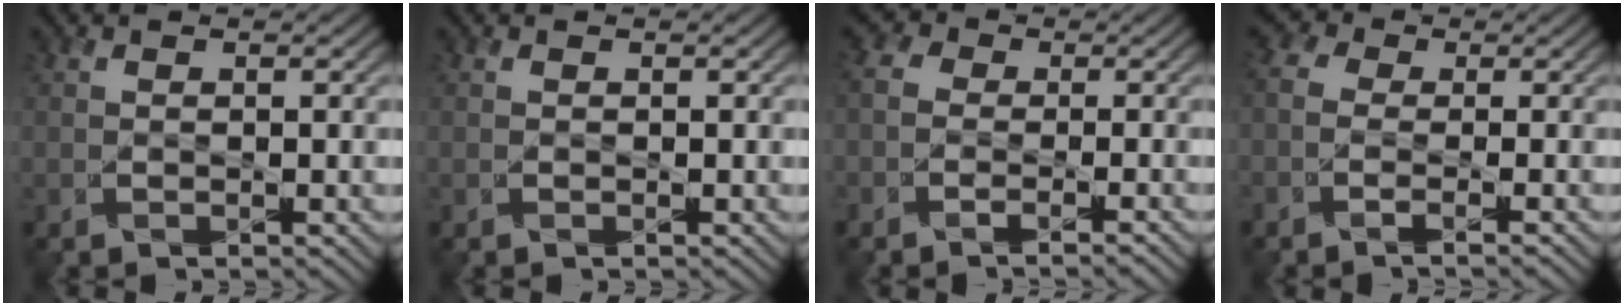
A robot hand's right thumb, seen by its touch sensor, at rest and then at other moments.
{"total": 0.0}
{"total": 3.3, "force": [-1.4, 2.3, 1.9], "torque": [-0.032, 0.002, -0.035]}
{"total": 3.4, "force": [-1.3, 1.8, 2.6], "torque": [-0.058, -0.002, -0.034]}